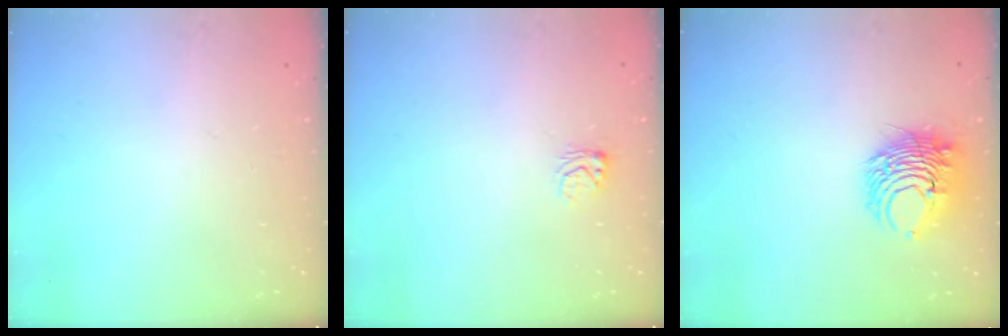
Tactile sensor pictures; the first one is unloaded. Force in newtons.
{"total": 3.9, "press": 3.9, "slide": 0.2}
{"total": 8.4, "press": 8.3, "slide": 1.2}